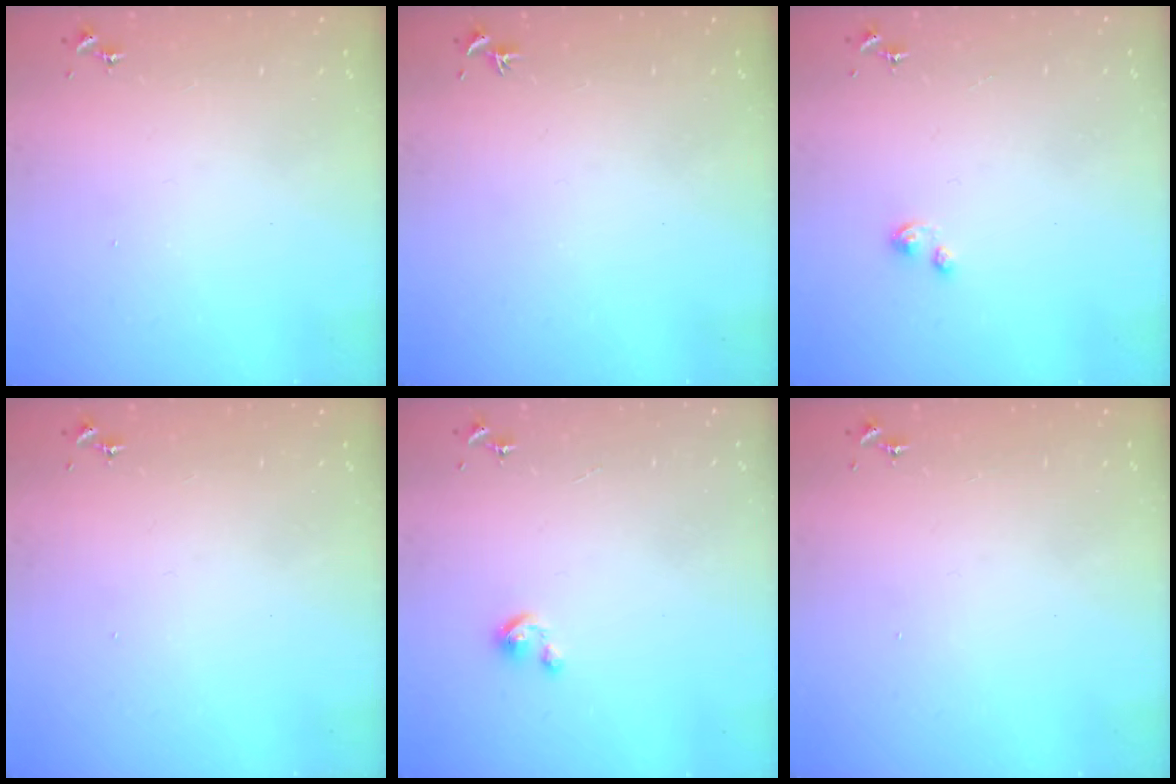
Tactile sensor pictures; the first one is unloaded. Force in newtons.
{"total": 0.0}
{"total": 2.6, "press": 2.6, "slide": 0.2}
{"total": 0.0}
{"total": 4.6, "press": 4.5, "slide": 0.4}
{"total": 0.0}